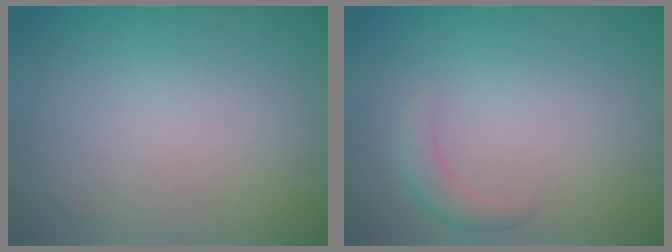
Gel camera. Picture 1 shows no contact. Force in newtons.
{"total": 1.5, "press": 1.5, "slide": 0.1}